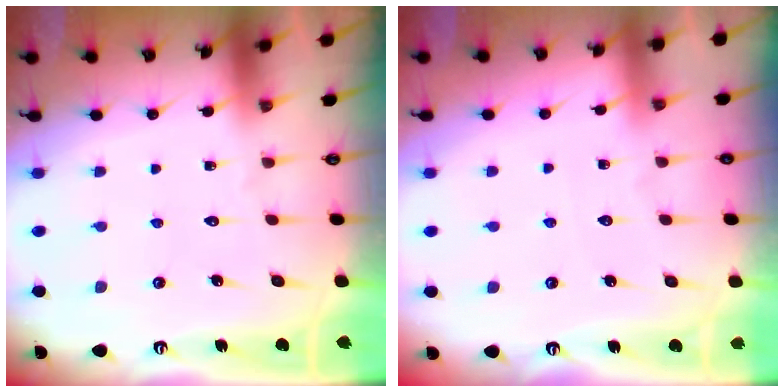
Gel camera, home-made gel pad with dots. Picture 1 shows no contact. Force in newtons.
{"total": 2.0, "press": 2.0, "slide": 0.3}